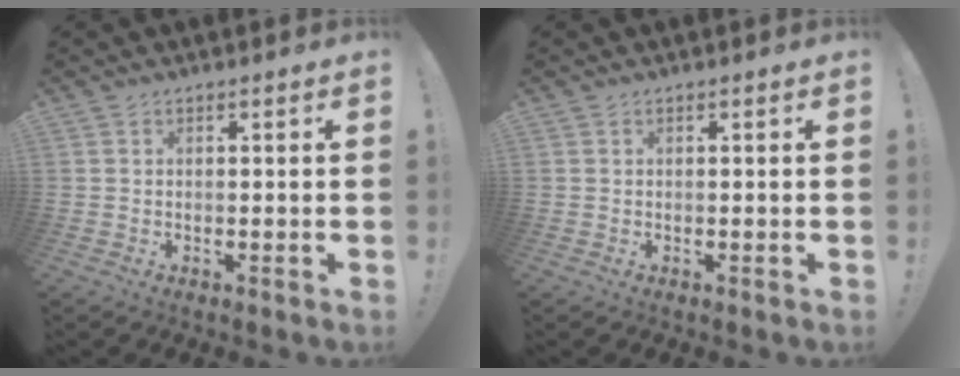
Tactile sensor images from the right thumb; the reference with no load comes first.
{"total": 0.0}